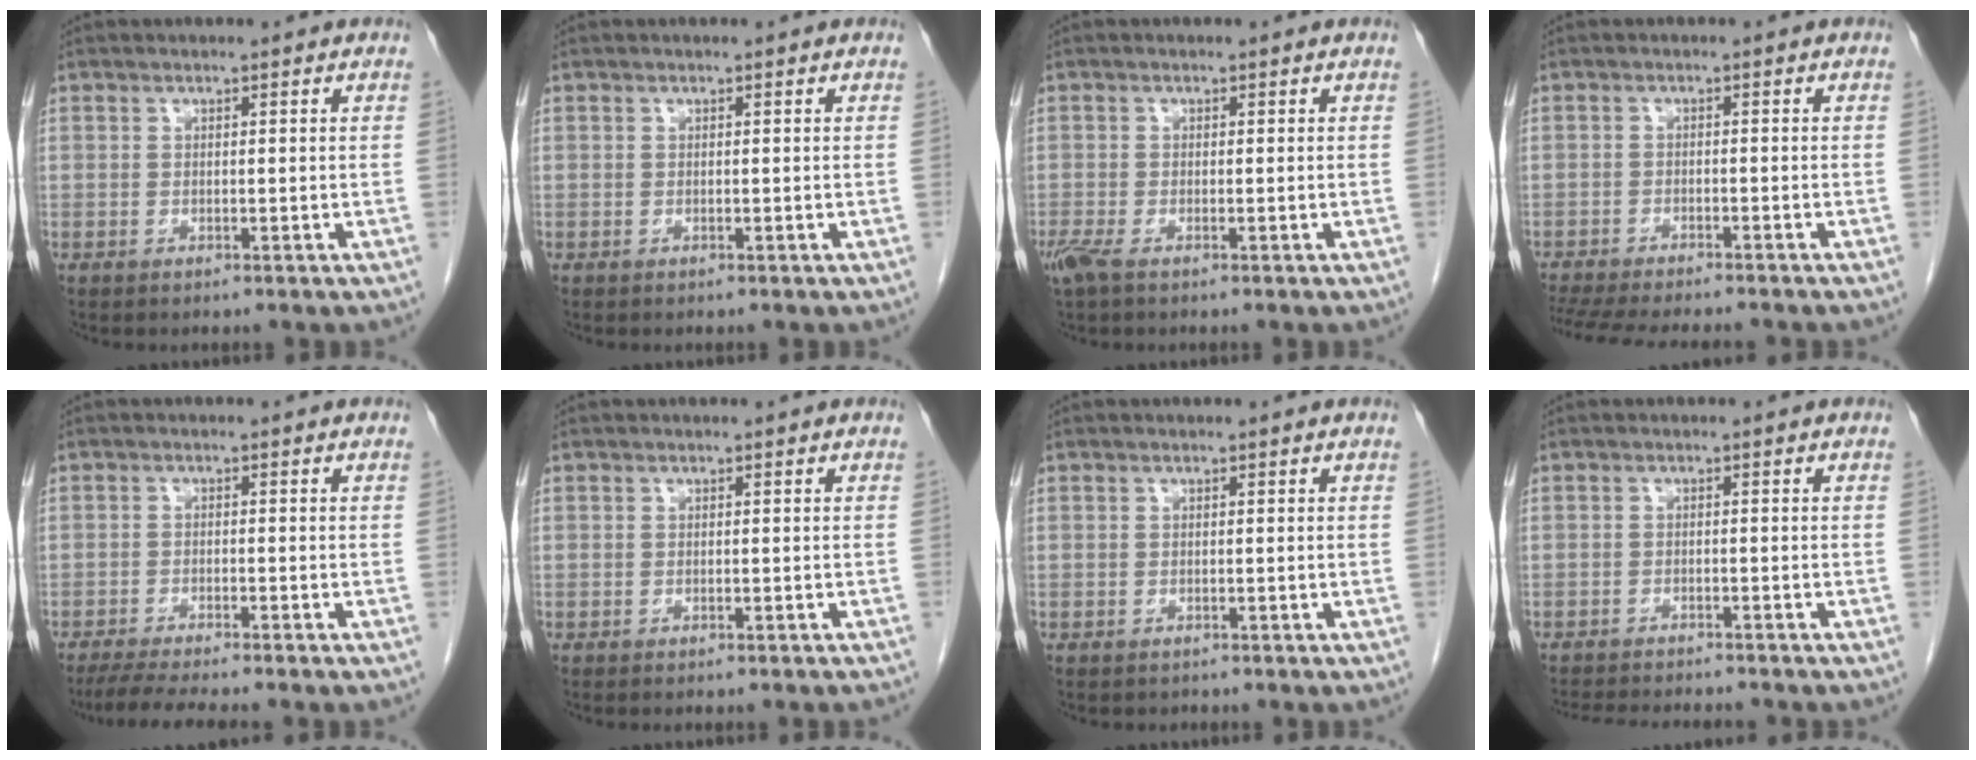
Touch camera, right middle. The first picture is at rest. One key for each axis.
{"total": 0.0}
{"total": 2.4, "fx": -1.5, "fy": 0.6, "fz": 1.7, "tx": -0.046, "ty": -0.009, "tz": -0.031}
{"total": 13.9, "fx": -12.2, "fy": 2.4, "fz": 6.2, "tx": -0.118, "ty": -0.021, "tz": -0.171}
{"total": 6.6, "fx": -5.7, "fy": -0.3, "fz": 3.3, "tx": -0.047, "ty": -0.018, "tz": -0.094}
{"total": 2.8, "fx": -2.6, "fy": 0.0, "fz": 1.2, "tx": -0.015, "ty": -0.002, "tz": -0.031}
{"total": 0.0}
{"total": 9.6, "fx": -8.9, "fy": 1.4, "fz": 3.3, "tx": -0.049, "ty": -0.008, "tz": -0.124}